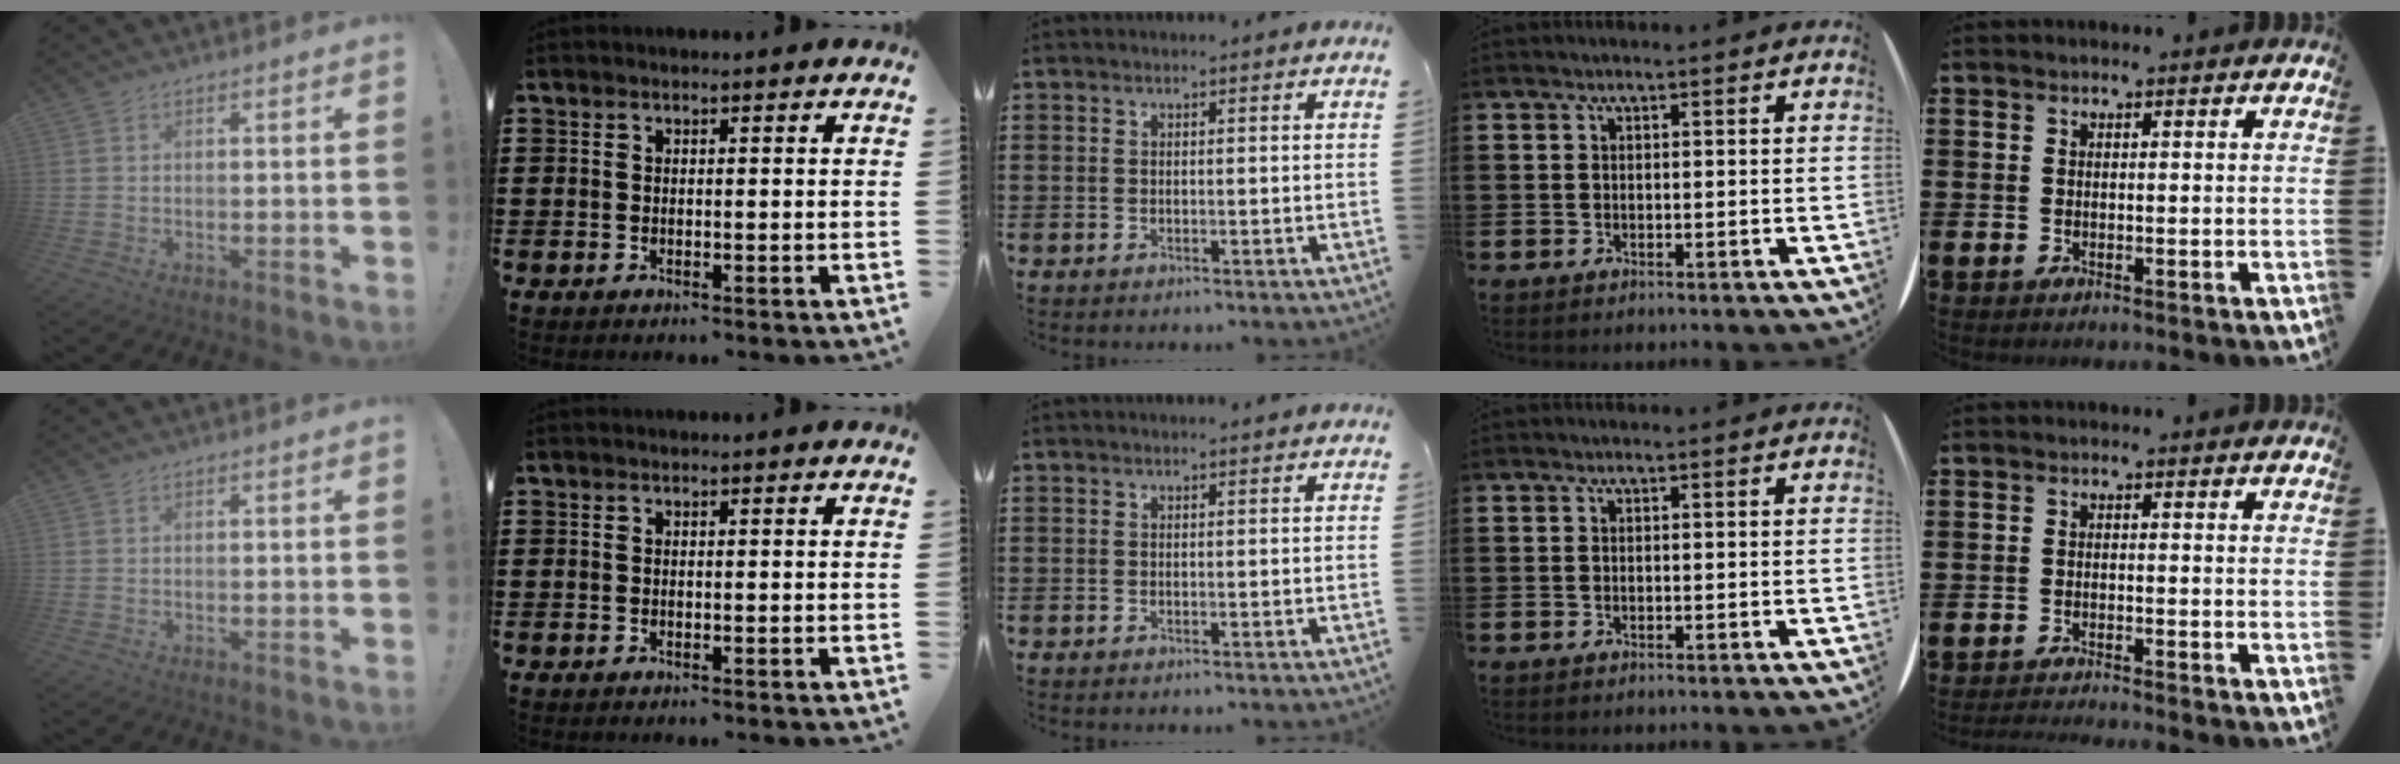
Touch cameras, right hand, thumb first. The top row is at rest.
{"little": {"total": 1.3, "force": [-1.2, -0.2, 0.2], "torque": [-0.003, 0.001, -0.024]}}